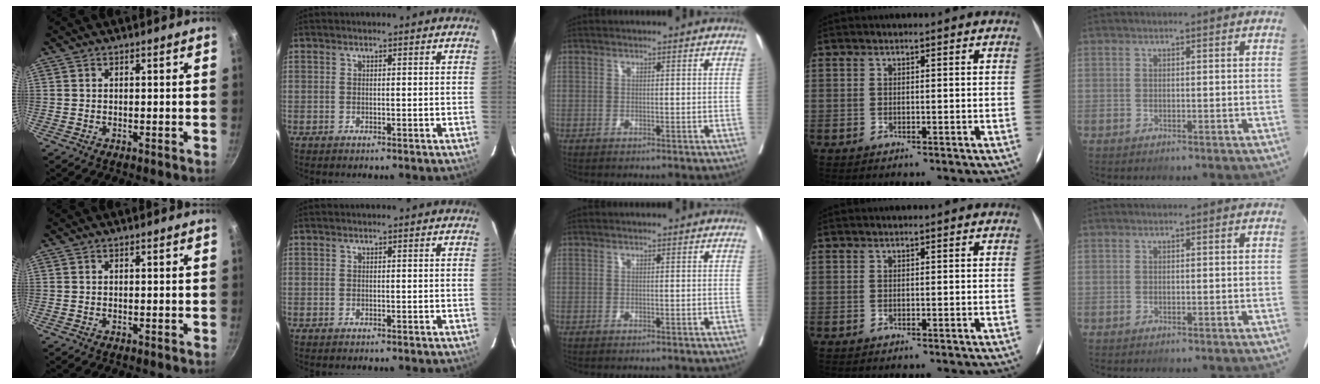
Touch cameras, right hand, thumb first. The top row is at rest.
{}